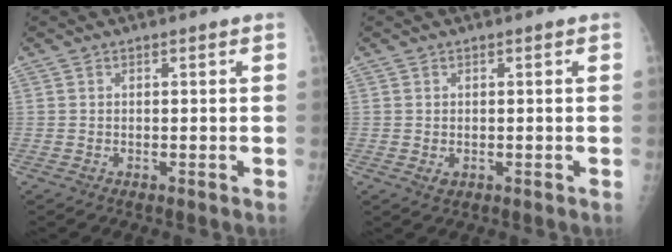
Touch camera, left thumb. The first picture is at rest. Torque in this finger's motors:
{"motor_torque": [-0.45, 0.25, -0.03, -0.19, 0.02]}